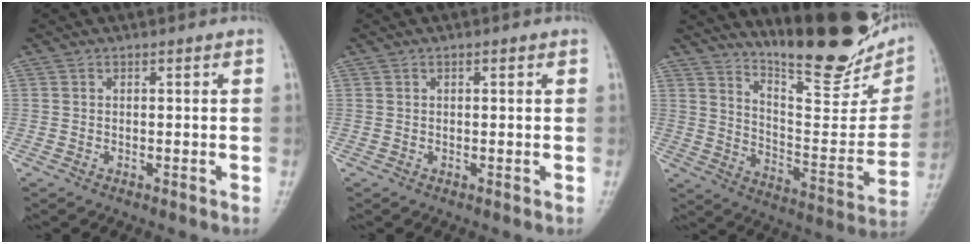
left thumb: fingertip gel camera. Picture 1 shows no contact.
{"total": 0.7, "force": [0.3, 0.3, 0.6], "torque": [-0.009, 0.002, 0.002]}
{"total": 22.5, "force": [16.4, 6.0, 14.1], "torque": [-0.165, -0.101, 0.253]}